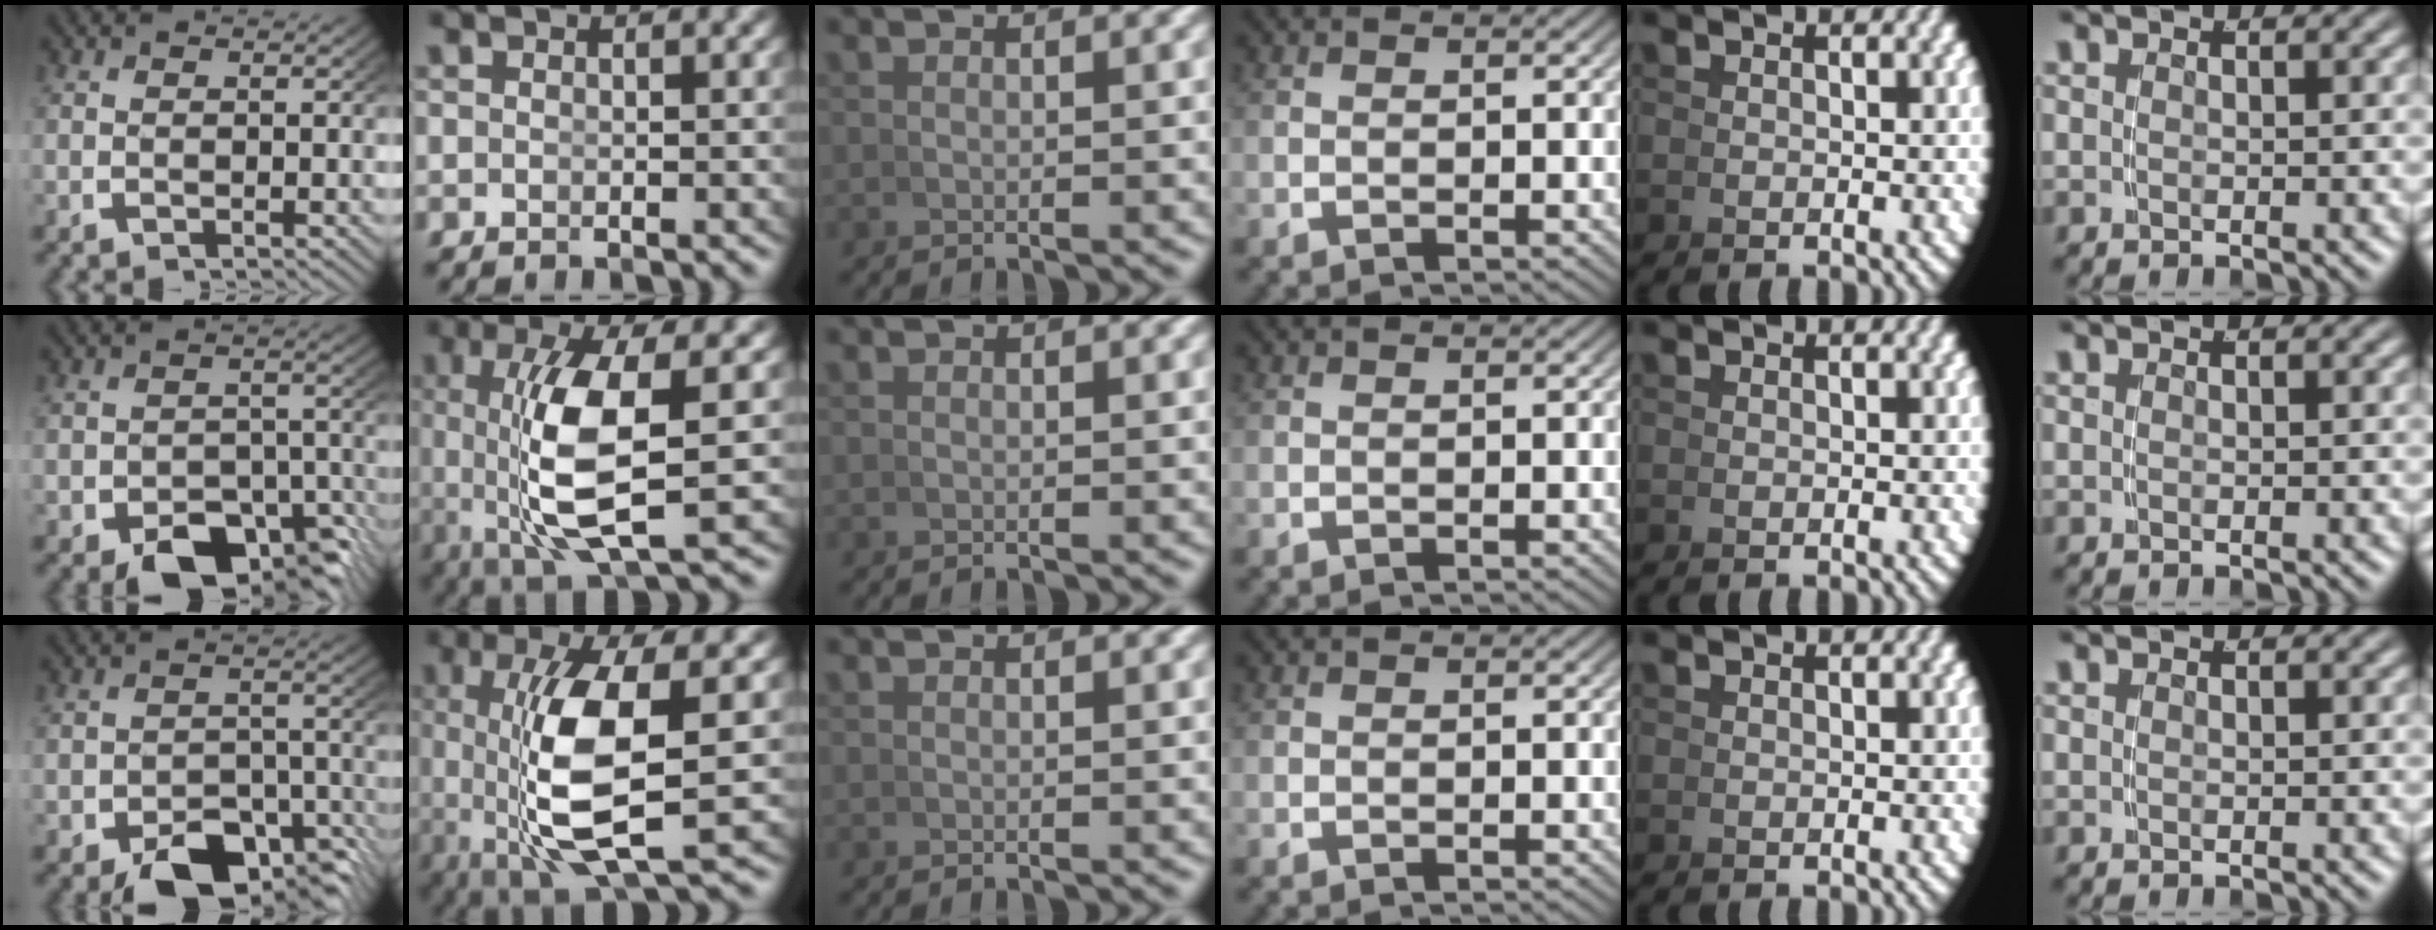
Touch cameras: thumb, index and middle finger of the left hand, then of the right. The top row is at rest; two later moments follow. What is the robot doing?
{"motion": "grasp_and_lifting", "object": "pen"}